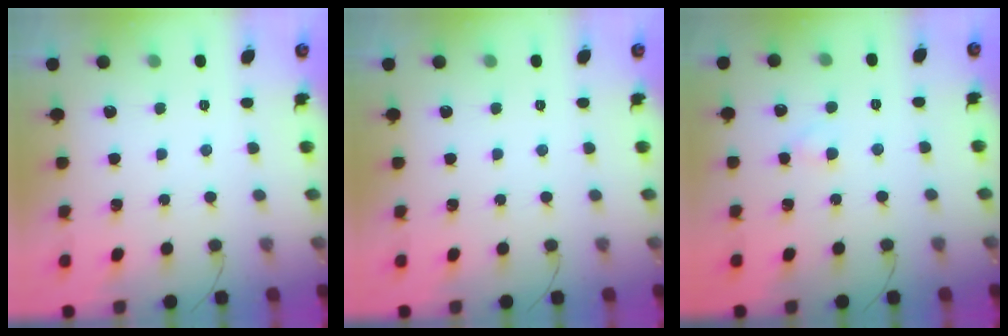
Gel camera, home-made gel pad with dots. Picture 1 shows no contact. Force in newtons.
{"total": 0.0}
{"total": 1.9, "press": 1.7, "slide": 0.9}